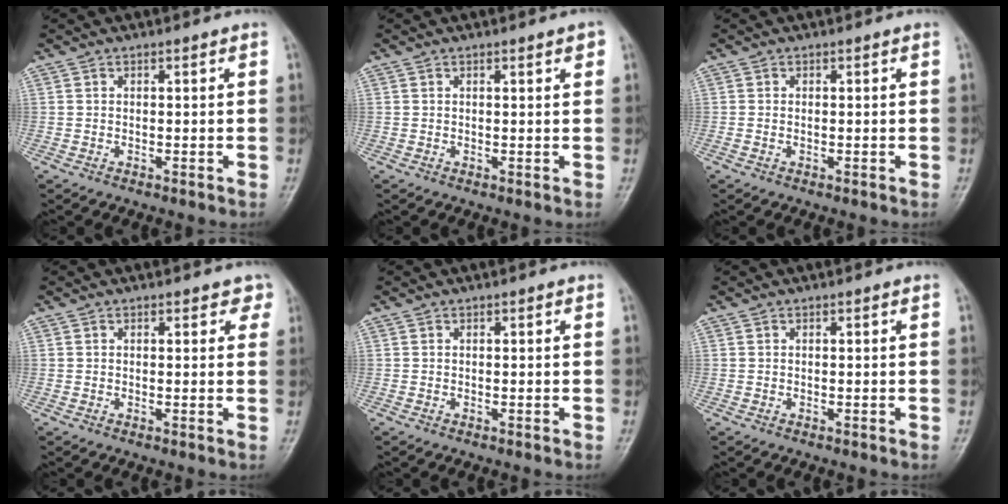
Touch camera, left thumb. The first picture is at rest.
{"total": 1.5, "force": [0.9, 0.3, 1.1], "torque": [-0.014, -0.002, 0.010]}
{"total": 0.6, "force": [0.0, 0.3, 0.5], "torque": [-0.016, 0.009, 0.004]}
{"total": 2.5, "force": [1.6, 1.7, 0.9], "torque": [0.022, -0.004, 0.013]}
{"total": 0.0}
{"total": 0.0}